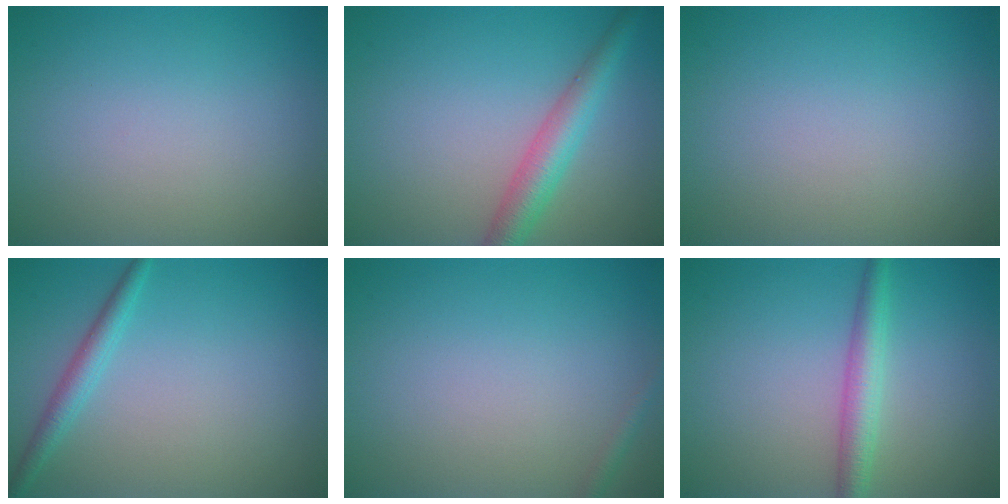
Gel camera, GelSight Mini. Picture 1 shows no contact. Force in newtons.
{"total": 3.8, "press": 3.8, "slide": 0.2}
{"total": 0.0}
{"total": 2.0, "press": 2.0, "slide": 0.1}
{"total": 0.8, "press": 0.8, "slide": 0.1}
{"total": 2.9, "press": 2.9, "slide": 0.1}